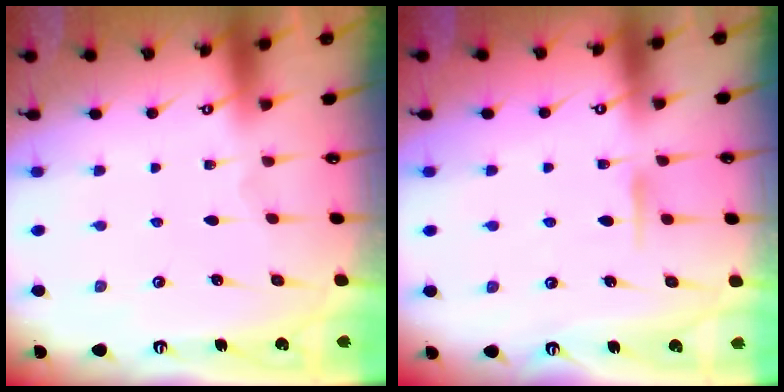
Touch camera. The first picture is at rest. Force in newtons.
{"total": 6.7, "press": 6.7, "slide": 0.7}